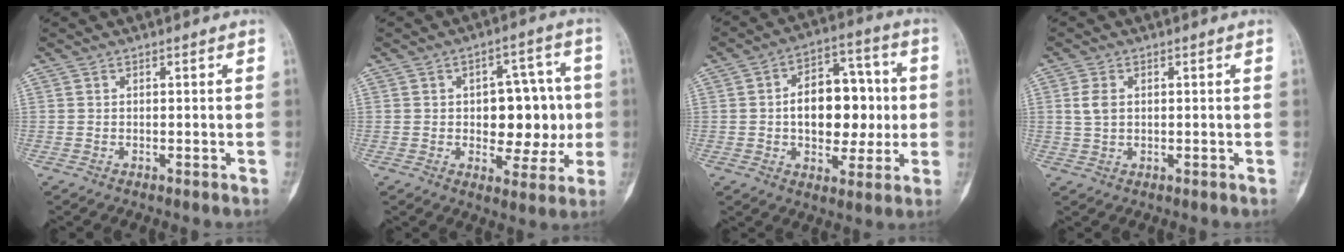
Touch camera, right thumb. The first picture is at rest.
{"total": 12.7, "force": [-0.2, 7.8, 10.0], "torque": [-0.081, 0.021, 0.006]}
{"total": 15.8, "force": [0.1, 10.0, 12.2], "torque": [-0.131, 0.028, 0.002]}
{"total": 3.5, "force": [0.7, 2.3, 2.5], "torque": [-0.050, 0.000, 0.015]}